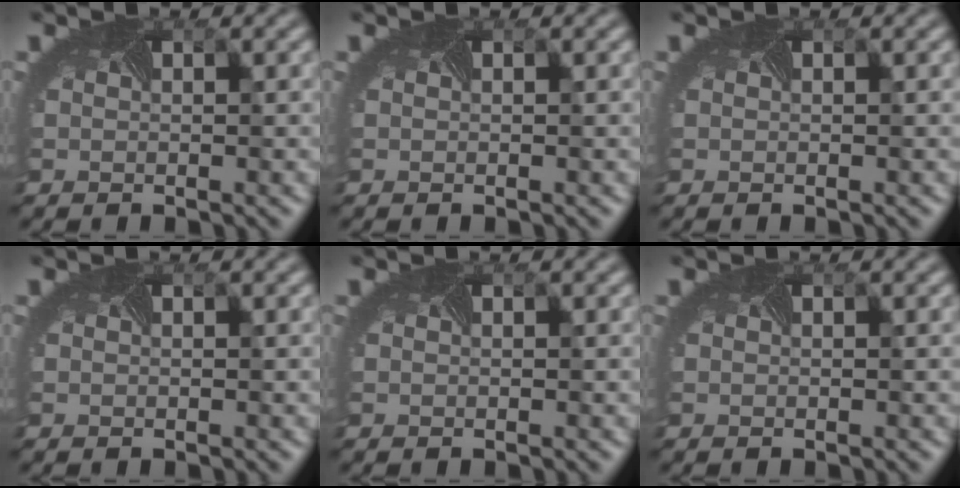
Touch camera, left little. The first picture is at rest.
{"total": 0.0}
{"total": 0.0}
{"total": 0.0}
{"total": 0.0}
{"total": 0.0}